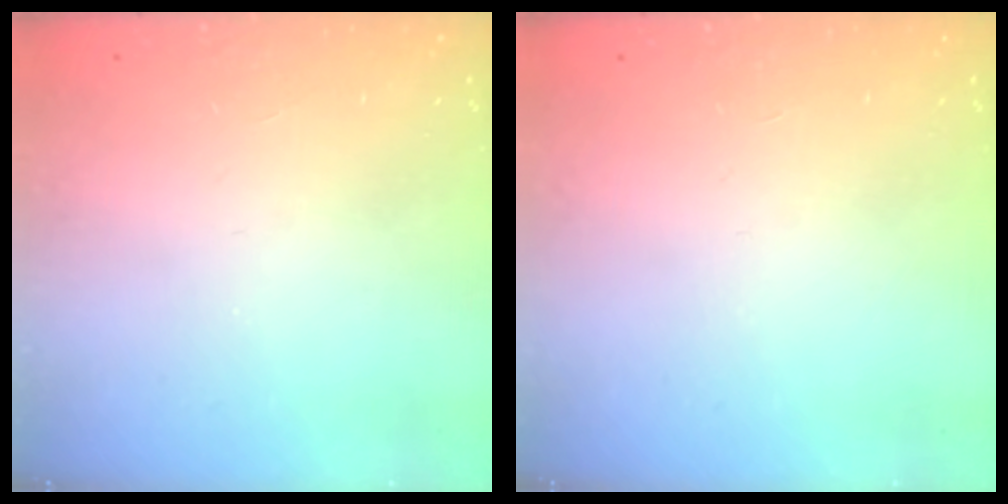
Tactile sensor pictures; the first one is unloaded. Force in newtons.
{"total": 0.0}